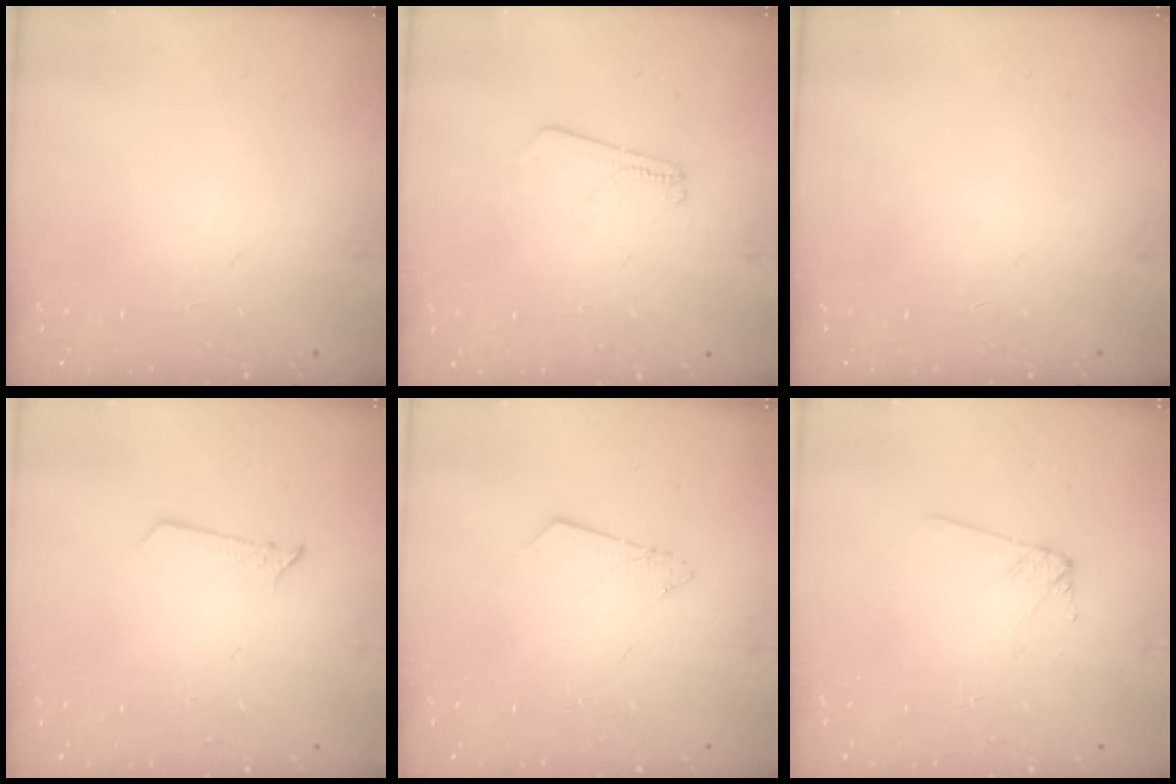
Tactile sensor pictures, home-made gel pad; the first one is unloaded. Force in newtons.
{"total": 2.6, "press": 2.6, "slide": 0.3}
{"total": 0.0}
{"total": 2.6, "press": 2.6, "slide": 0.2}
{"total": 2.9, "press": 2.9, "slide": 0.2}
{"total": 5.2, "press": 5.2, "slide": 0.6}